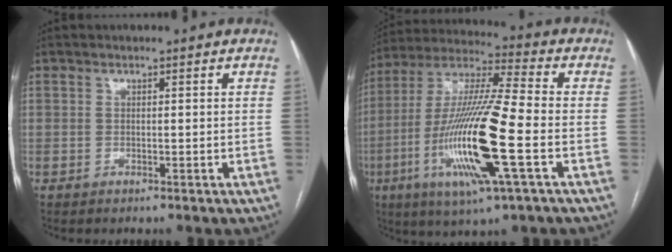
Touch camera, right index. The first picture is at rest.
{"total": 19.5, "force": [-5.5, 1.1, 18.7], "torque": [-0.389, -0.021, -0.104]}